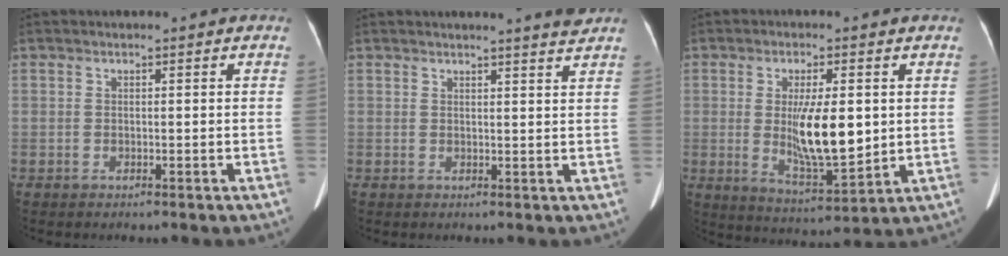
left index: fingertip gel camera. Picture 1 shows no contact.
{"total": 2.9, "force": [2.7, -0.8, 0.8], "torque": [-0.015, -0.015, 0.026]}
{"total": 10.2, "force": [0.6, 2.6, 9.8], "torque": [-0.174, -0.021, 0.017]}